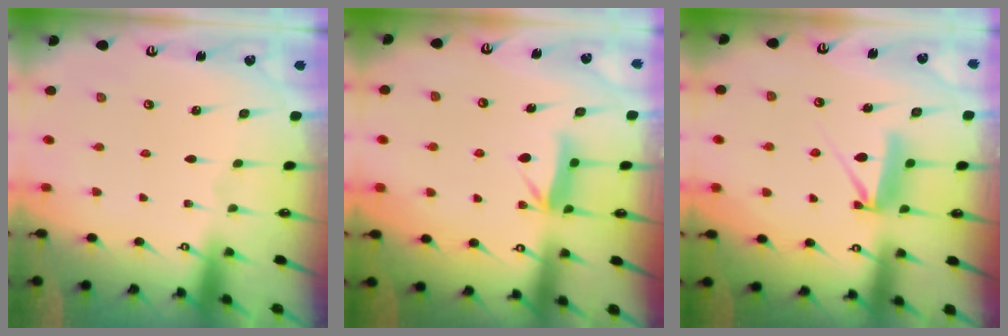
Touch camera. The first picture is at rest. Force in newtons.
{"total": 7.2, "press": 7.2, "slide": 0.8}
{"total": 7.7, "press": 7.7, "slide": 0.4}